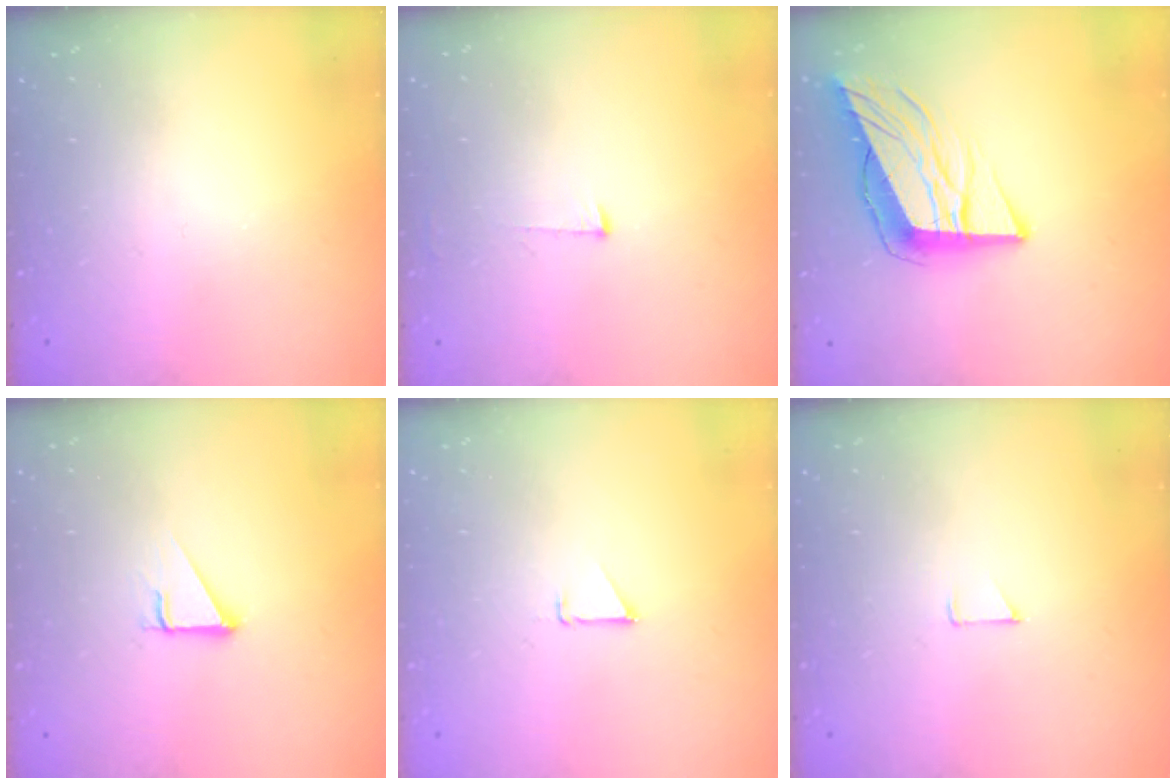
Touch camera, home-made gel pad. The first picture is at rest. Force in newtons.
{"total": 6.1, "press": 6.1, "slide": 0.4}
{"total": 12.0, "press": 11.6, "slide": 3.3}
{"total": 3.0, "press": 3.0, "slide": 0.1}
{"total": 0.8, "press": 0.8, "slide": 0.1}
{"total": 3.4, "press": 3.4, "slide": 0.3}